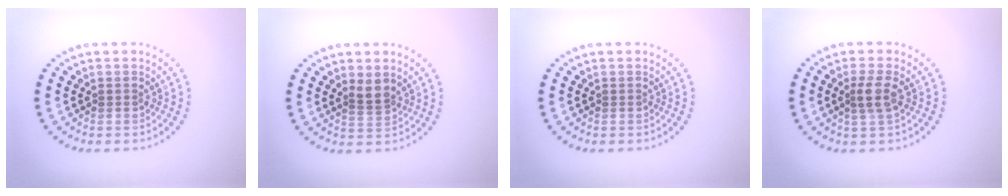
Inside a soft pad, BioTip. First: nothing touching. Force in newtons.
{"total": 1.9, "press": 1.5, "slide": 1.1}
{"total": 0.0}
{"total": 2.0, "press": 1.7, "slide": 1.0}